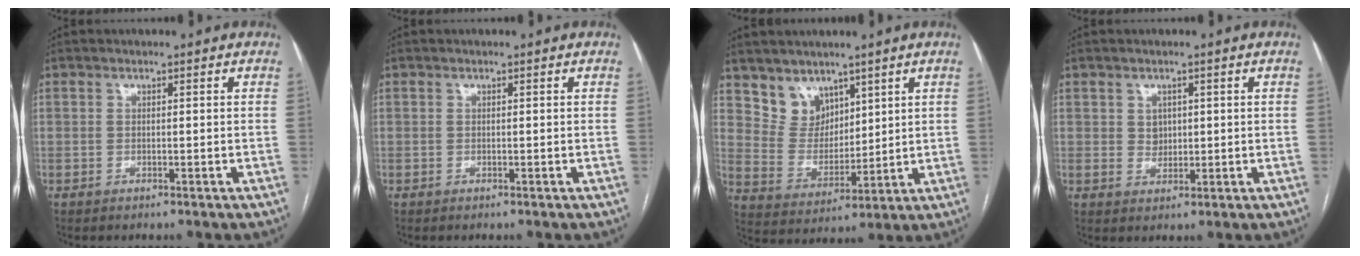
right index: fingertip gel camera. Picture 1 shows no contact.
{"total": 0.0}
{"total": 7.2, "force": [5.1, 4.9, 1.3], "torque": [-0.032, 0.011, 0.110]}
{"total": 2.4, "force": [0.7, 2.1, 1.0], "torque": [-0.016, 0.000, 0.015]}